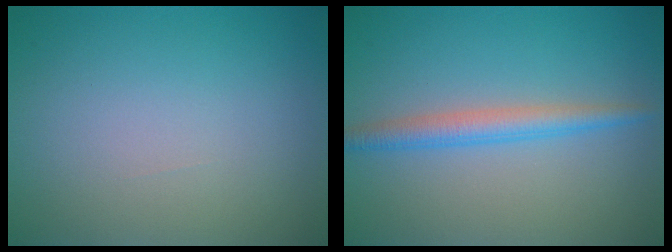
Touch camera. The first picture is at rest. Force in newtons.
{"total": 2.7, "press": 2.7, "slide": 0.0}